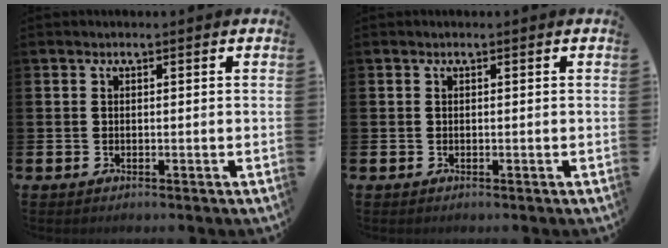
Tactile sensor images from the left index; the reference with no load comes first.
{"total": 0.0}